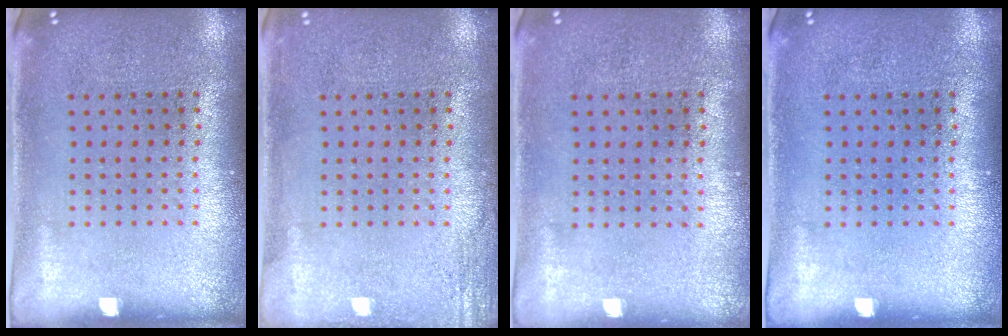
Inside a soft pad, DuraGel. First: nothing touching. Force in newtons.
{"total": 1.8, "press": 1.8, "slide": 0.2}
{"total": 0.0}
{"total": 0.0}